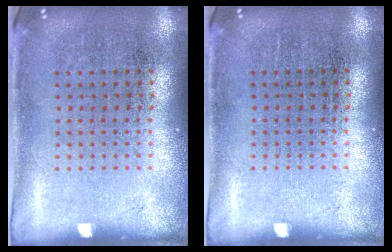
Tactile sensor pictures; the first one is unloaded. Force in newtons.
{"total": 0.0}